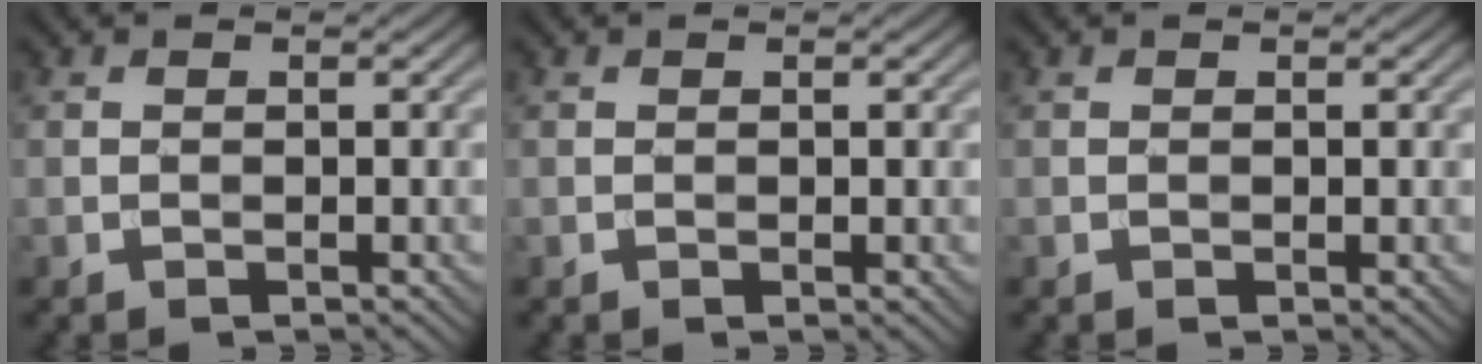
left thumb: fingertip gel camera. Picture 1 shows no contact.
{"total": 0.0}
{"total": 0.0}